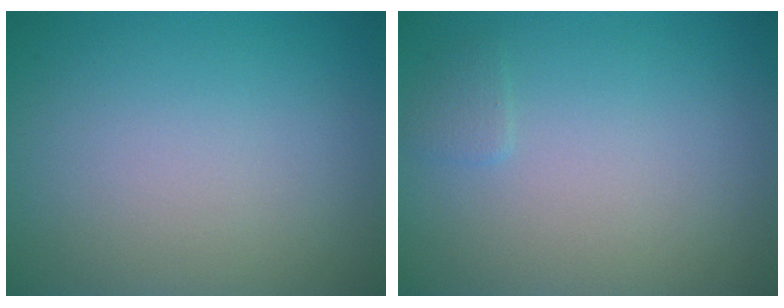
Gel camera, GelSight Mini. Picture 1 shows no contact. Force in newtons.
{"total": 0.7, "press": 0.7, "slide": 0.1}